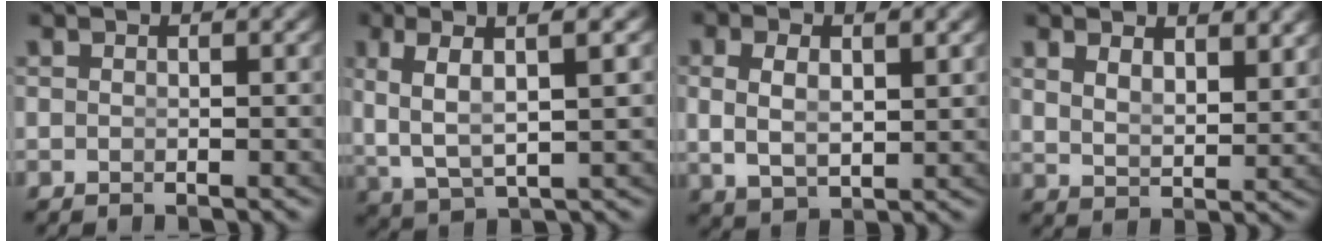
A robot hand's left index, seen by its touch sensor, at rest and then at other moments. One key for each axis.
{"total": 5.8, "fx": 1.5, "fy": 2.5, "fz": 5.1, "tx": -0.093, "ty": 0.006, "tz": 0.033}
{"total": 4.6, "fx": 0.7, "fy": 3.0, "fz": 3.4, "tx": -0.070, "ty": -0.010, "tz": 0.027}
{"total": 2.8, "fx": 2.1, "fy": 0.8, "fz": 1.6, "tx": -0.036, "ty": -0.021, "tz": 0.050}